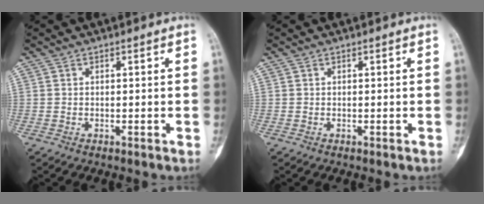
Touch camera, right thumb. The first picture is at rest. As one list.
[{"total": 0.0}]